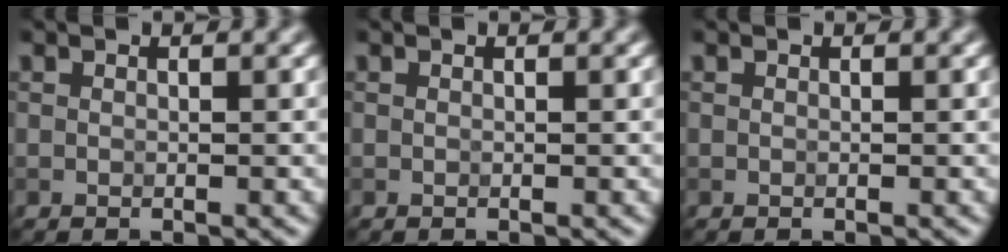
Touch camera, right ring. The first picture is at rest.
{"total": 0.0}
{"total": 0.0}